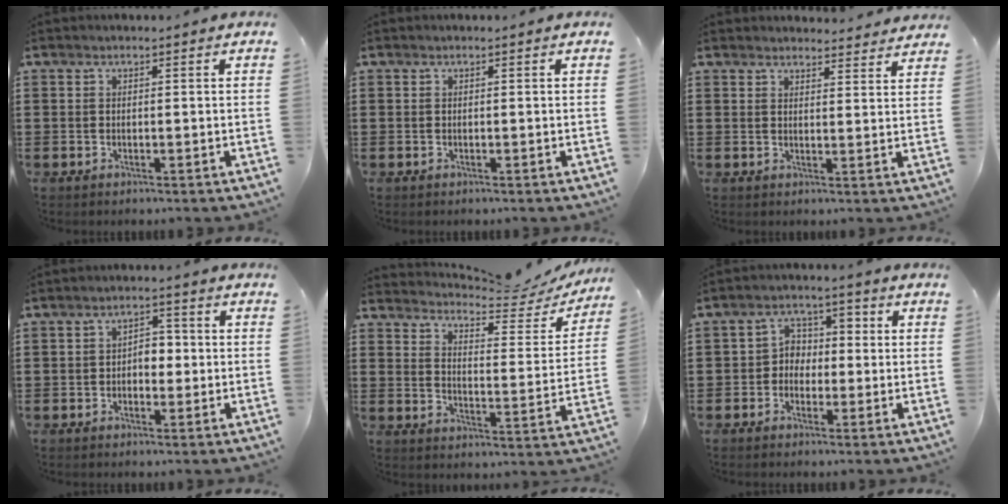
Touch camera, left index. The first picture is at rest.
{"total": 0.0}
{"total": 3.2, "force": [3.2, 0.3, 0.1], "torque": [-0.004, -0.015, 0.060]}
{"total": 3.2, "force": [-0.3, 2.0, 2.5], "torque": [-0.044, 0.005, -0.012]}
{"total": 4.8, "force": [4.6, 0.3, 1.3], "torque": [-0.043, -0.040, 0.072]}
{"total": 3.7, "force": [-1.2, 3.3, 1.2], "torque": [-0.039, 0.015, -0.033]}